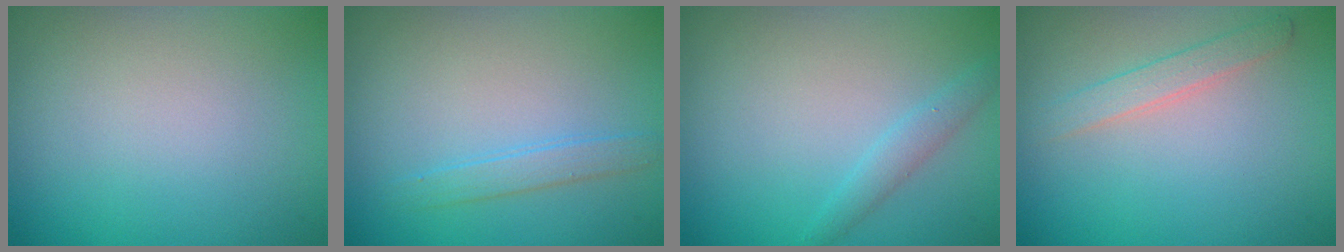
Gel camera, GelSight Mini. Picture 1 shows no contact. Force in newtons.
{"total": 1.6, "press": 1.6, "slide": 0.1}
{"total": 1.5, "press": 1.5, "slide": 0.1}
{"total": 1.7, "press": 1.7, "slide": 0.1}